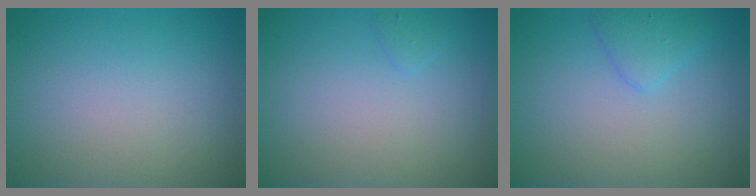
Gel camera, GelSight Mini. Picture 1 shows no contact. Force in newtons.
{"total": 0.6, "press": 0.6, "slide": 0.1}
{"total": 1.8, "press": 1.8, "slide": 0.1}